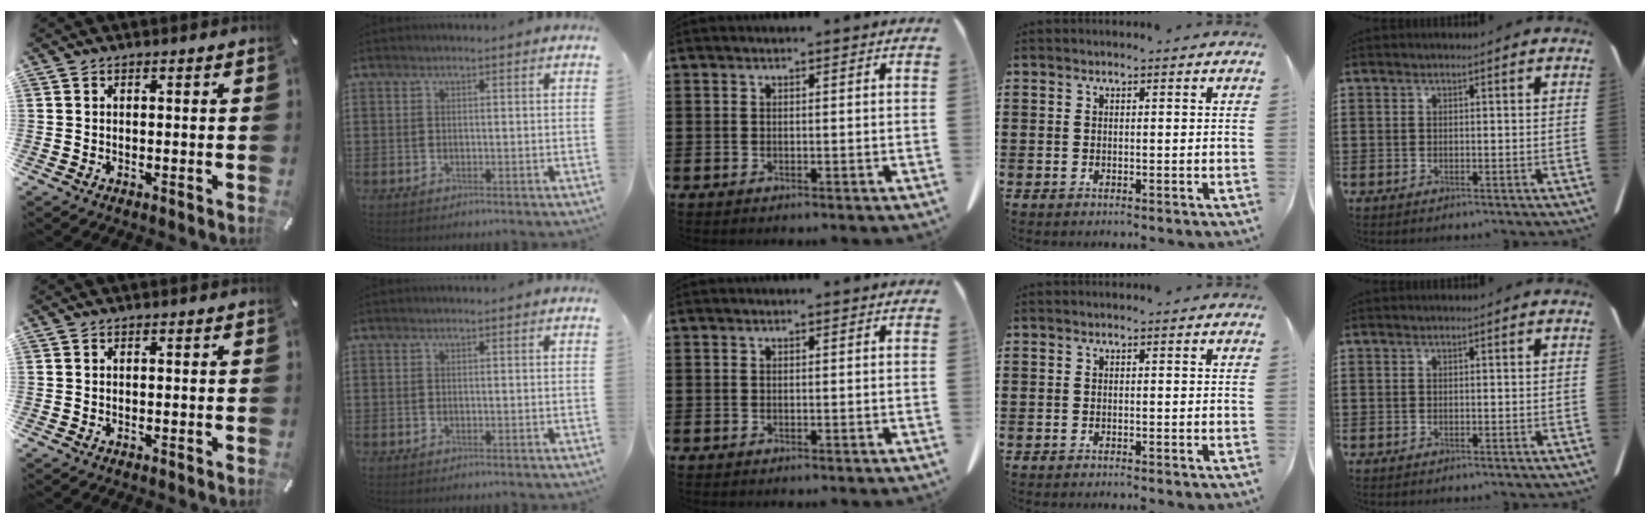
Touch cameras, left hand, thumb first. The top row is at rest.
{"ring": {"total": 0.6, "force": [-0.5, 0.0, 0.2], "torque": [-0.005, -0.003, -0.010]}}